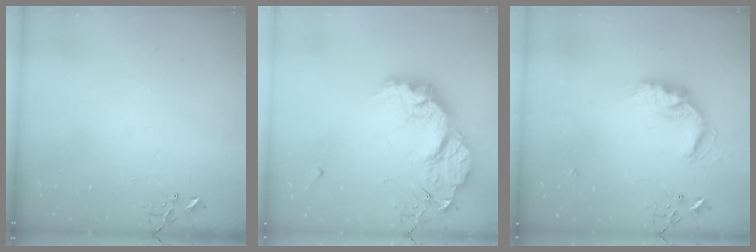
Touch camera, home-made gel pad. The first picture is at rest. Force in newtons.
{"total": 25.2, "press": 25.1, "slide": 2.0}
{"total": 15.0, "press": 15.0, "slide": 0.6}